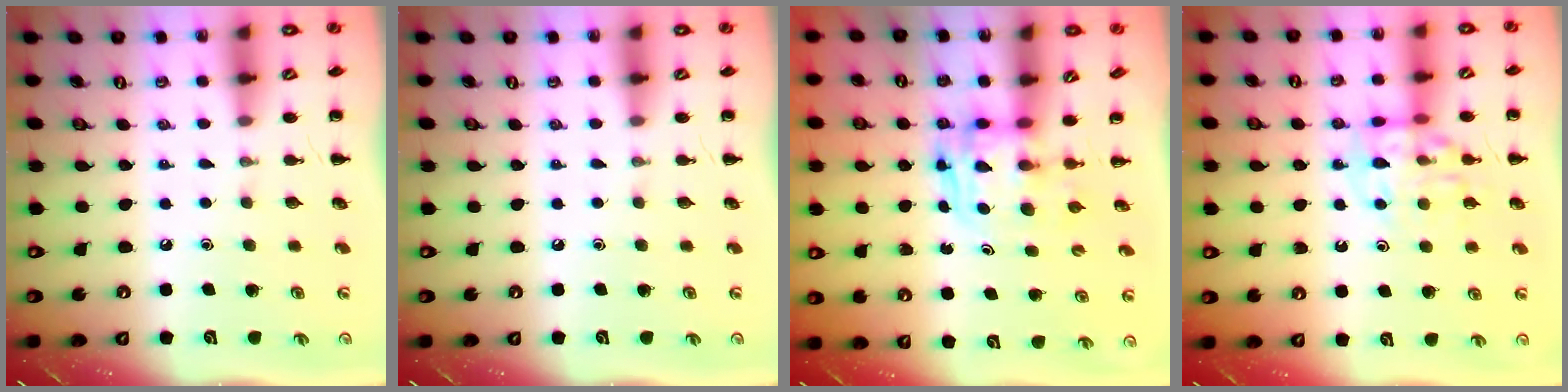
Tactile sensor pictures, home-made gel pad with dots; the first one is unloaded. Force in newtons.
{"total": 0.0}
{"total": 2.6, "press": 2.6, "slide": 0.2}
{"total": 11.9, "press": 11.8, "slide": 1.7}